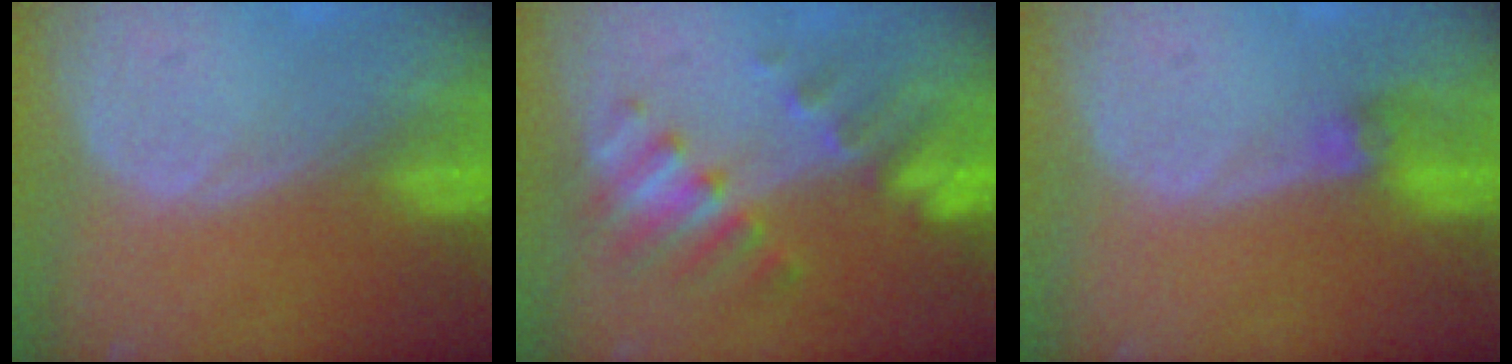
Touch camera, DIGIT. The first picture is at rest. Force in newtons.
{"total": 7.9, "press": 7.0, "slide": 3.7}
{"total": 2.8, "press": 2.6, "slide": 1.0}